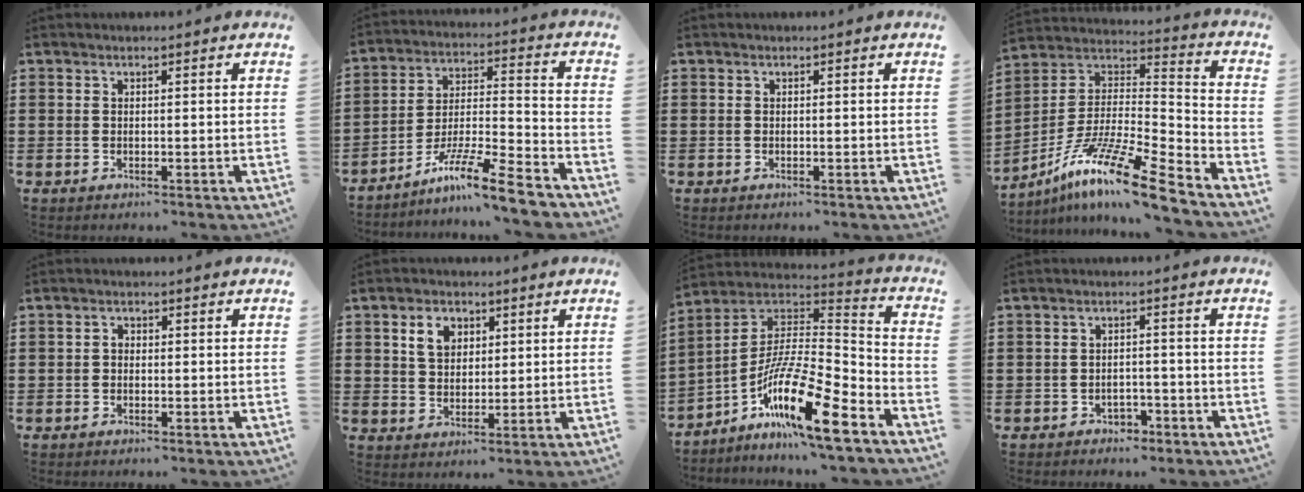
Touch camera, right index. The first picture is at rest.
{"total": 12.0, "force": [-9.4, 0.9, 7.5], "torque": [-0.118, 0.015, -0.177]}
{"total": 0.0}
{"total": 14.2, "force": [-10.4, 1.1, 9.6], "torque": [-0.178, 0.017, -0.198]}
{"total": 1.0, "force": [-0.3, 0.7, 0.6], "torque": [-0.013, 0.001, -0.006]}
{"total": 4.8, "force": [1.9, 3.5, 2.8], "torque": [-0.059, 0.011, 0.031]}
{"total": 15.3, "force": [-9.1, 2.5, 12.1], "torque": [-0.234, -0.001, -0.170]}
{"total": 1.9, "force": [-1.8, 0.8, 0.2], "torque": [-0.011, -0.001, -0.038]}